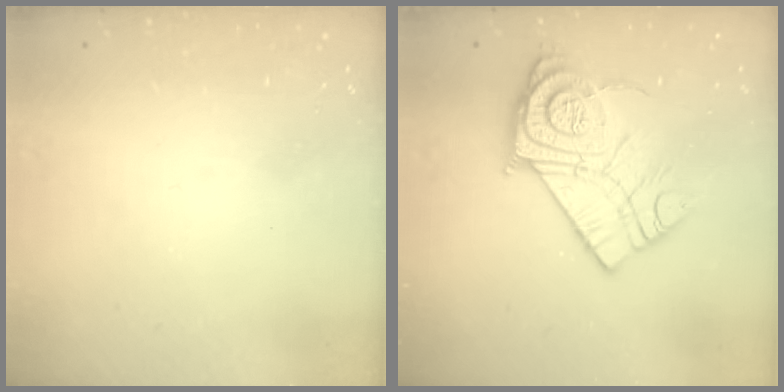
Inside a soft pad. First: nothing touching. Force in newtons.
{"total": 16.1, "press": 16.1, "slide": 1.1}